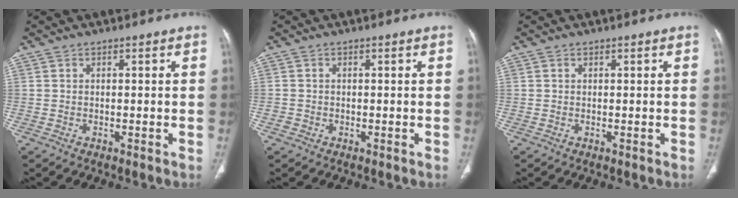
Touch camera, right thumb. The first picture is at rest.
{"total": 0.9, "force": [-0.3, 0.8, 0.1], "torque": [-0.001, 0.003, -0.006]}
{"total": 0.0}